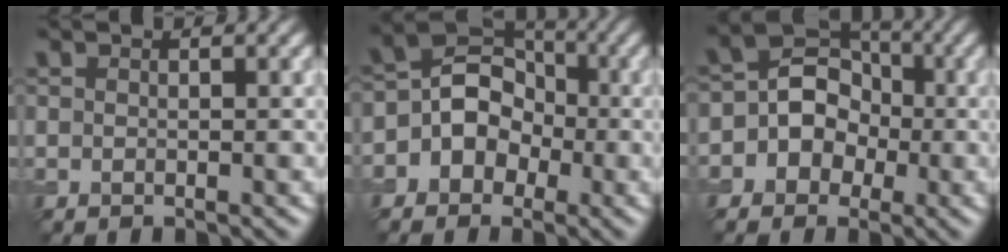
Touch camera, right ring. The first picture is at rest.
{"total": 6.1, "force": [-0.9, 5.3, 2.7], "torque": [-0.013, 0.023, -0.039]}
{"total": 5.8, "force": [-0.6, 5.2, 2.4], "torque": [-0.005, 0.023, -0.030]}